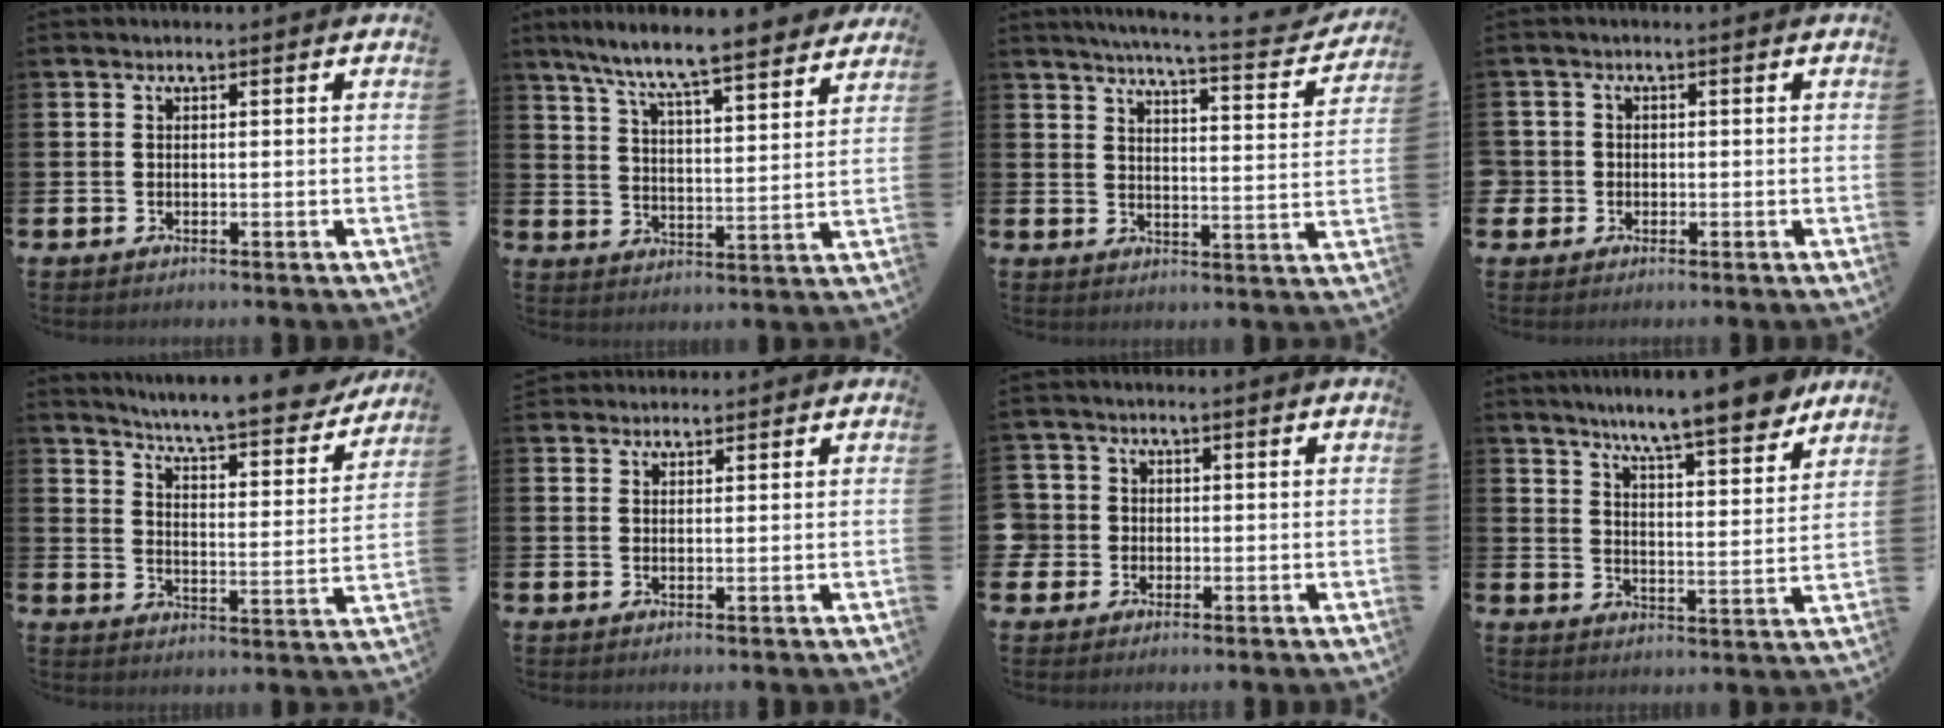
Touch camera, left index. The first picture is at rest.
{"total": 8.4, "force": [7.9, 0.2, 2.9], "torque": [-0.082, -0.057, 0.135]}
{"total": 5.9, "force": [5.5, 0.0, 2.1], "torque": [-0.040, -0.049, 0.086]}
{"total": 2.0, "force": [-0.3, 2.0, 0.0], "torque": [-0.004, 0.007, -0.011]}
{"total": 7.5, "force": [7.0, 0.4, 2.6], "torque": [-0.065, -0.060, 0.112]}
{"total": 1.9, "force": [1.9, 0.6, -0.1], "torque": [0.011, -0.007, 0.032]}
{"total": 3.0, "force": [0.0, 3.0, 0.1], "torque": [-0.012, 0.010, -0.005]}
{"total": 9.3, "force": [8.2, 0.6, 4.2], "torque": [-0.081, -0.050, 0.139]}